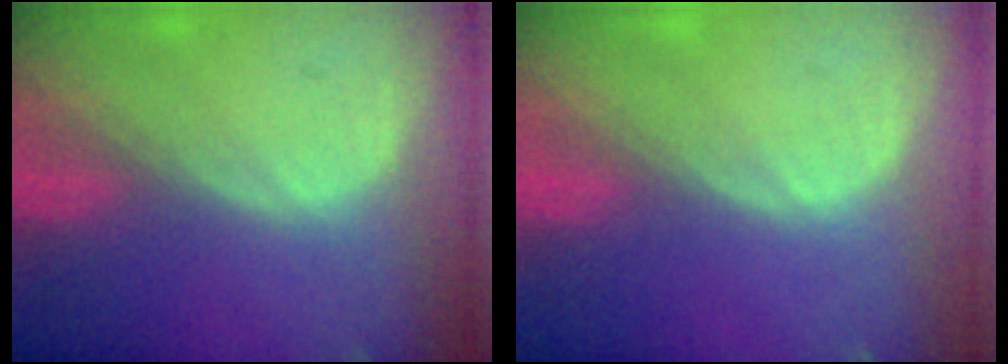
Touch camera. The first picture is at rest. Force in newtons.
{"total": 0.0}